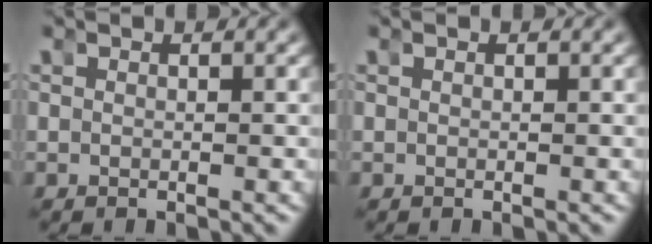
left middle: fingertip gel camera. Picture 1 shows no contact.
{"total": 0.0}